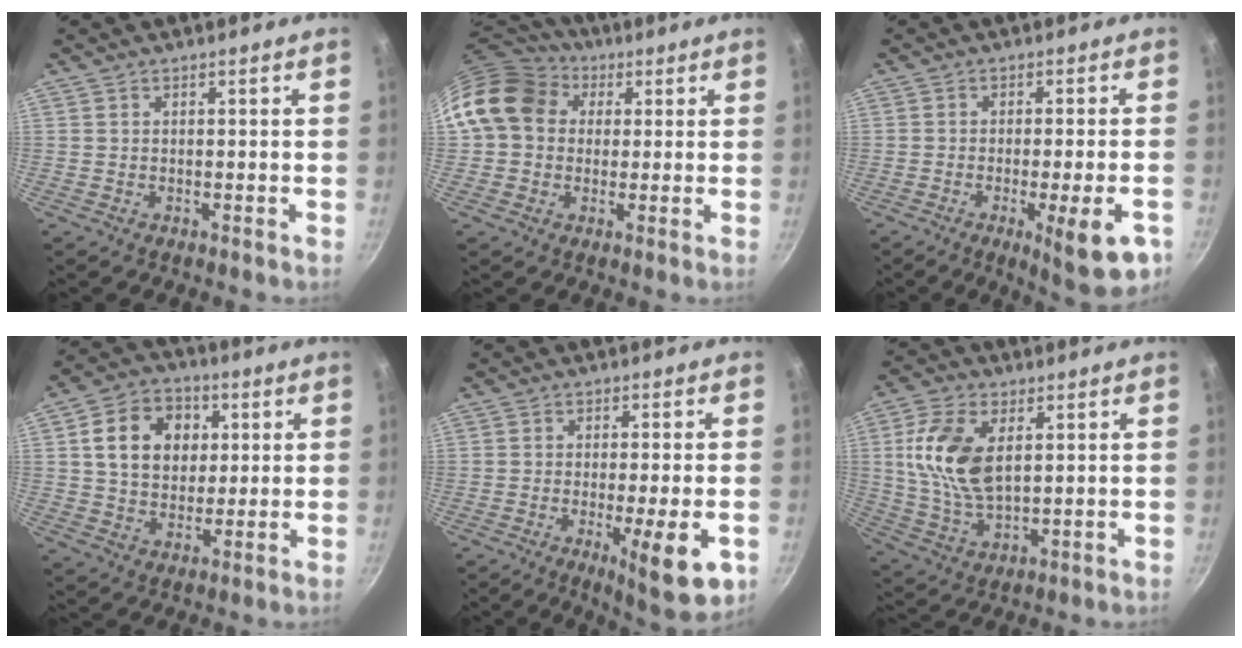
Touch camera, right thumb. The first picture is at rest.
{"total": 14.6, "force": [3.3, 12.1, 7.5], "torque": [-0.119, 0.031, 0.045]}
{"total": 11.3, "force": [-4.6, 2.4, 10.0], "torque": [-0.121, 0.004, -0.059]}
{"total": 13.5, "force": [3.3, 10.5, 7.7], "torque": [-0.104, 0.007, 0.049]}
{"total": 11.0, "force": [-3.6, 2.2, 10.2], "torque": [-0.142, -0.001, -0.047]}
{"total": 13.4, "force": [3.1, 7.7, 10.6], "torque": [-0.200, -0.013, 0.065]}